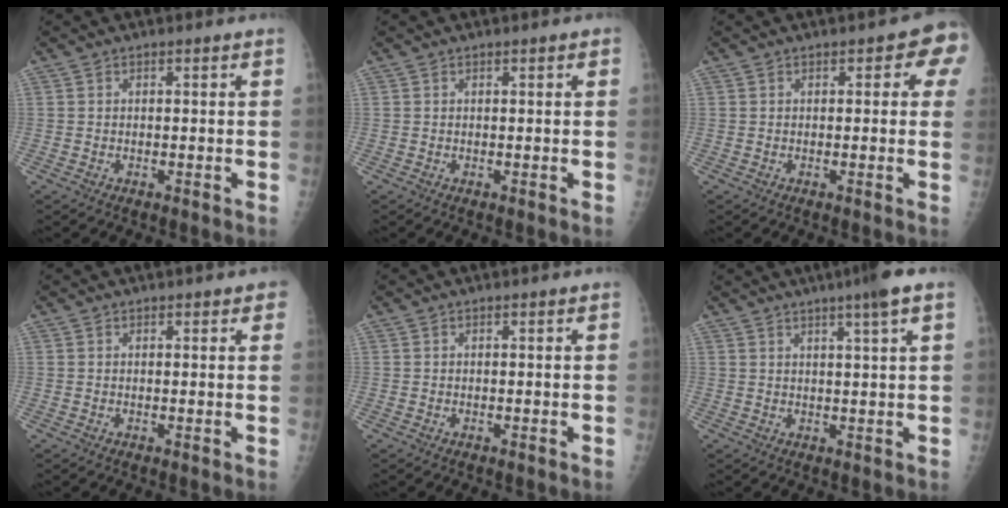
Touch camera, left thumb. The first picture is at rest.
{"total": 0.7, "force": [0.3, 0.1, 0.6], "torque": [-0.010, 0.001, 0.004]}
{"total": 5.1, "force": [1.8, 2.4, 4.2], "torque": [-0.017, 0.002, 0.009]}
{"total": 2.9, "force": [1.7, 1.1, 2.1], "torque": [-0.011, 0.001, 0.017]}
{"total": 0.0}
{"total": 6.6, "force": [3.8, -0.5, 5.3], "torque": [-0.080, -0.001, 0.057]}